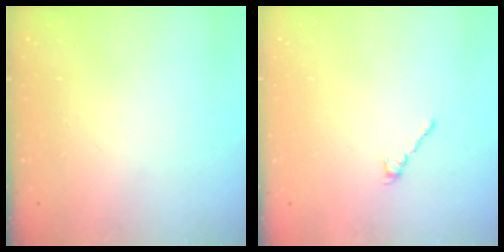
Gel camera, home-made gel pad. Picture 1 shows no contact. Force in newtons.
{"total": 1.7, "press": 1.5, "slide": 0.6}